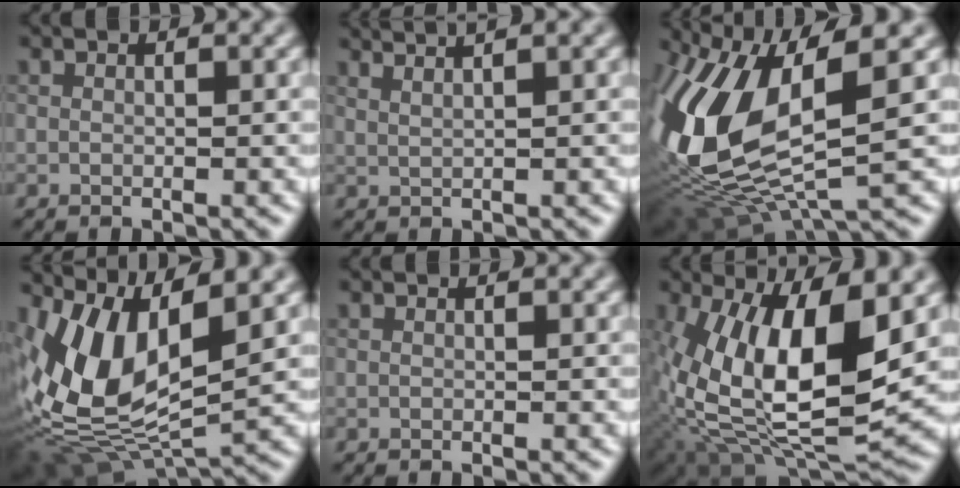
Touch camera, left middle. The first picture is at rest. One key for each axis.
{"total": 3.1, "fx": 2.4, "fy": 0.7, "fz": 1.8, "tx": -0.016, "ty": 0.019, "tz": 0.019}
{"total": 12.8, "fx": 1.3, "fy": 5.6, "fz": 11.4, "tx": -0.263, "ty": -0.007, "tz": 0.033}
{"total": 11.4, "fx": 1.3, "fy": 5.1, "fz": 10.1, "tx": -0.224, "ty": -0.004, "tz": 0.036}
{"total": 0.0}
{"total": 13.5, "fx": 1.0, "fy": 5.4, "fz": 12.3, "tx": -0.230, "ty": -0.002, "tz": 0.024}